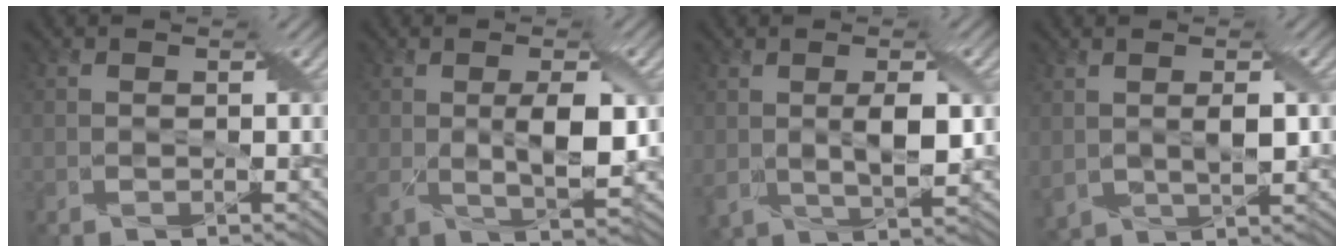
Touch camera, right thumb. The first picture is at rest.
{"total": 7.1, "force": [0.2, 2.9, 6.4], "torque": [-0.123, -0.003, 0.008]}
{"total": 5.4, "force": [0.5, 2.4, 4.9], "torque": [-0.102, -0.002, 0.014]}
{"total": 4.1, "force": [0.4, 2.2, 3.5], "torque": [-0.083, -0.002, 0.013]}